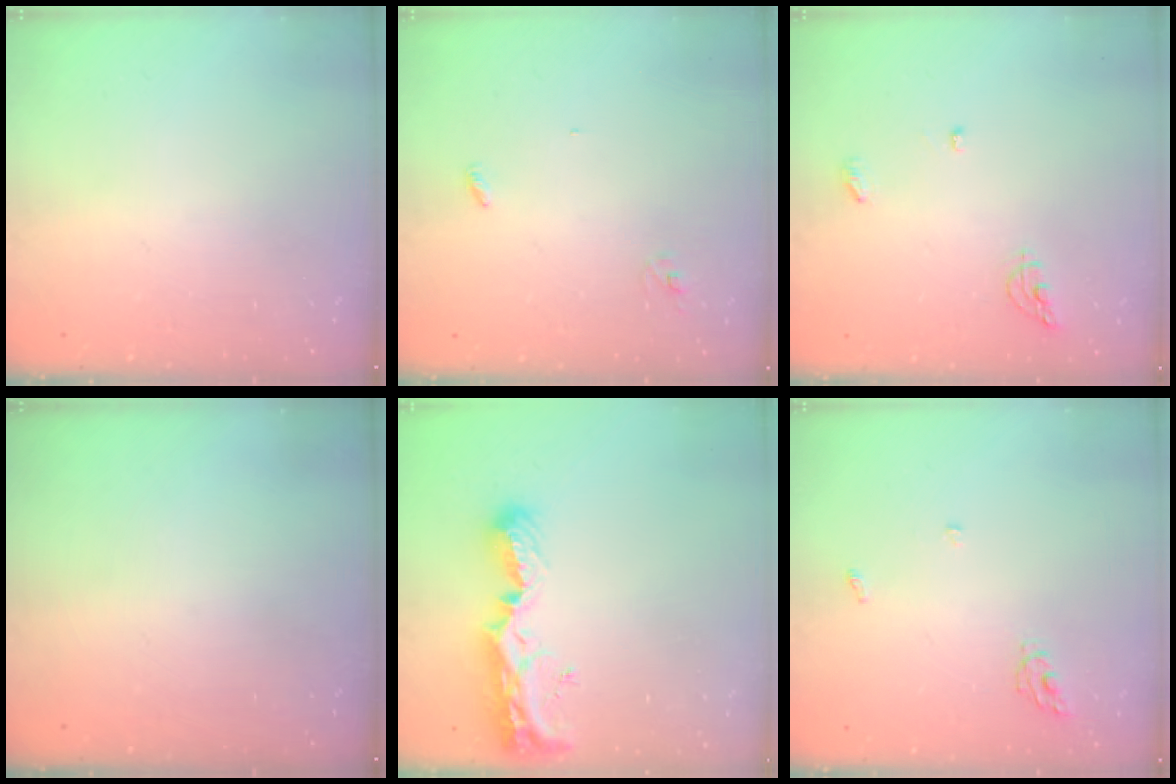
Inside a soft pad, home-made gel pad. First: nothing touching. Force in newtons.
{"total": 2.8, "press": 2.8, "slide": 0.3}
{"total": 6.0, "press": 6.0, "slide": 0.4}
{"total": 0.0}
{"total": 10.3, "press": 10.2, "slide": 1.2}
{"total": 5.2, "press": 5.1, "slide": 0.3}